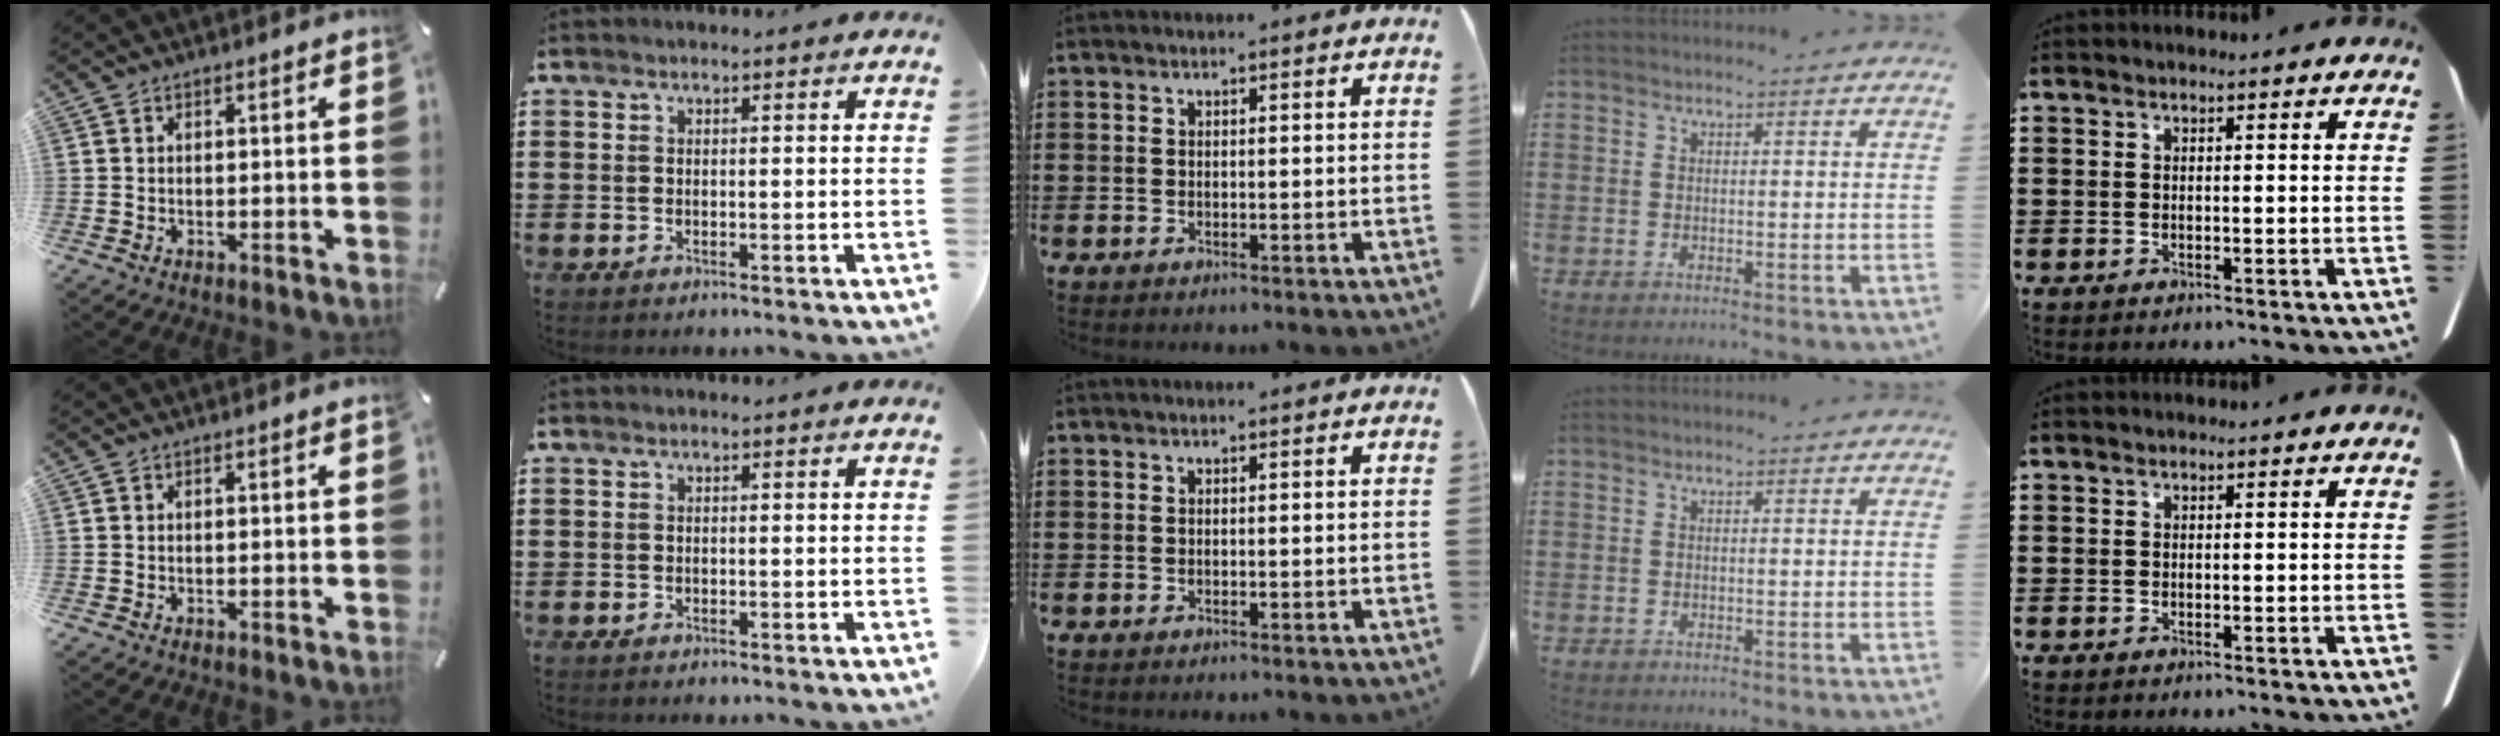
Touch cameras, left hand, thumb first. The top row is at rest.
{}